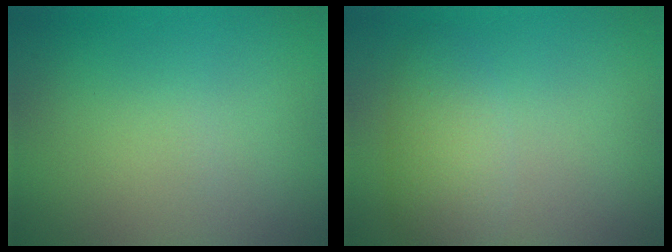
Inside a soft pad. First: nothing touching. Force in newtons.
{"total": 3.5, "press": 3.5, "slide": 0.1}